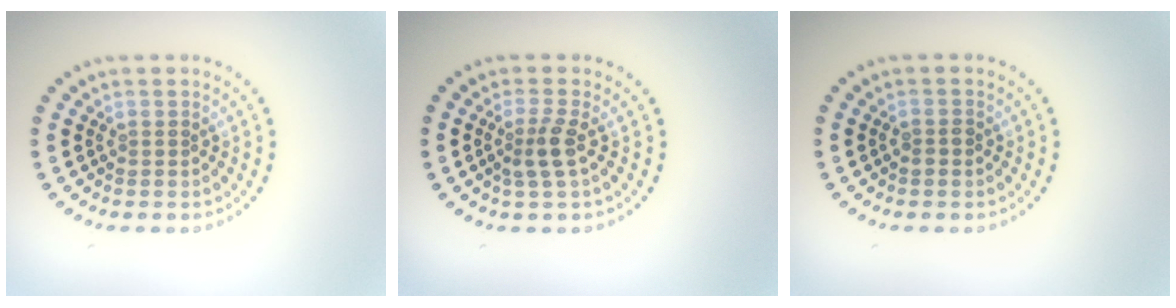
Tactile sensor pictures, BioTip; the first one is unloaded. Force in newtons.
{"total": 2.2, "press": 1.8, "slide": 1.3}
{"total": 0.8, "press": 0.8, "slide": 0.1}